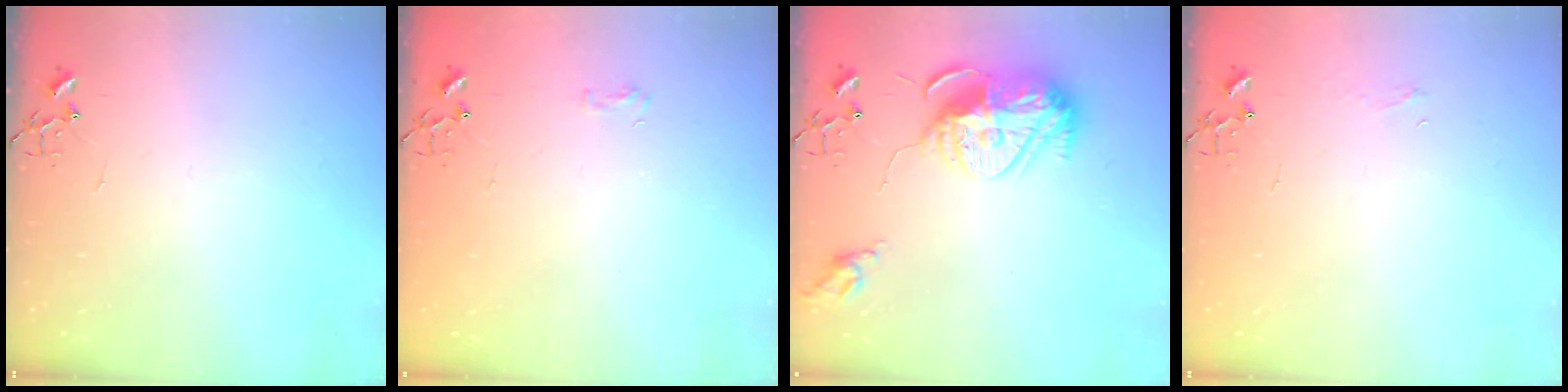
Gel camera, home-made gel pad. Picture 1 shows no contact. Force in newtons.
{"total": 4.8, "press": 4.7, "slide": 0.8}
{"total": 14.8, "press": 14.8, "slide": 1.2}
{"total": 3.9, "press": 3.9, "slide": 0.5}